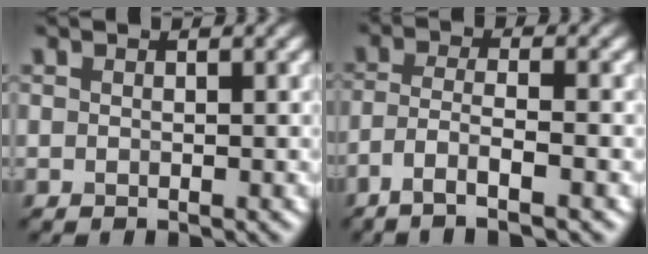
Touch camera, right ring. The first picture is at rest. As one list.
[{"total": 4.4, "force": [-2.6, 0.8, 3.5], "torque": [-0.067, 0.002, -0.053]}]